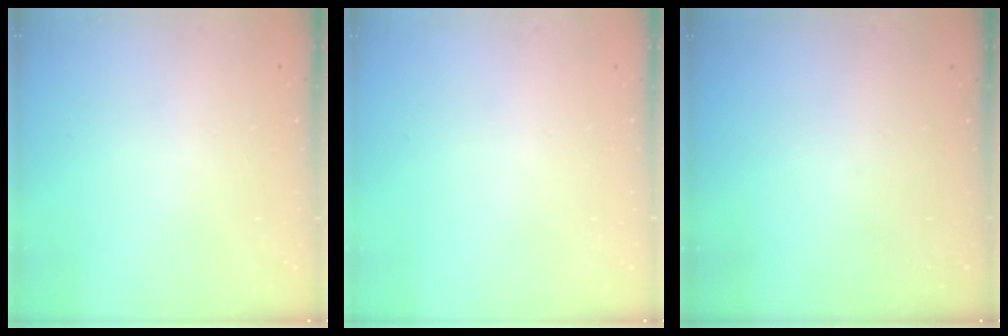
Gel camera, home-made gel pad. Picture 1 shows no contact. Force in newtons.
{"total": 0.0}
{"total": 0.0}